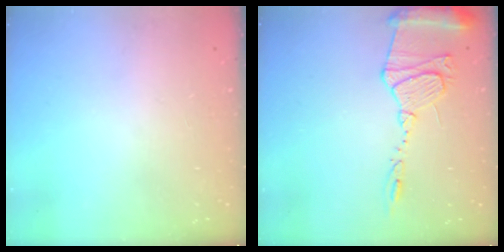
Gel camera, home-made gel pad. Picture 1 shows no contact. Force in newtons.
{"total": 13.7, "press": 13.6, "slide": 1.8}